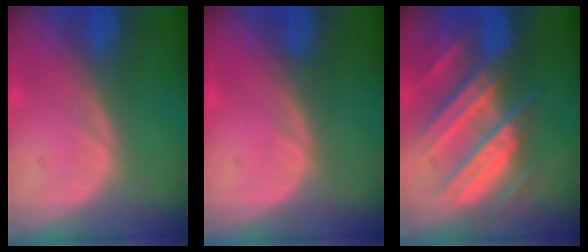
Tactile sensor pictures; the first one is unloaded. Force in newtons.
{"total": 0.6, "press": 0.6, "slide": 0.2}
{"total": 10.6, "press": 9.3, "slide": 5.0}